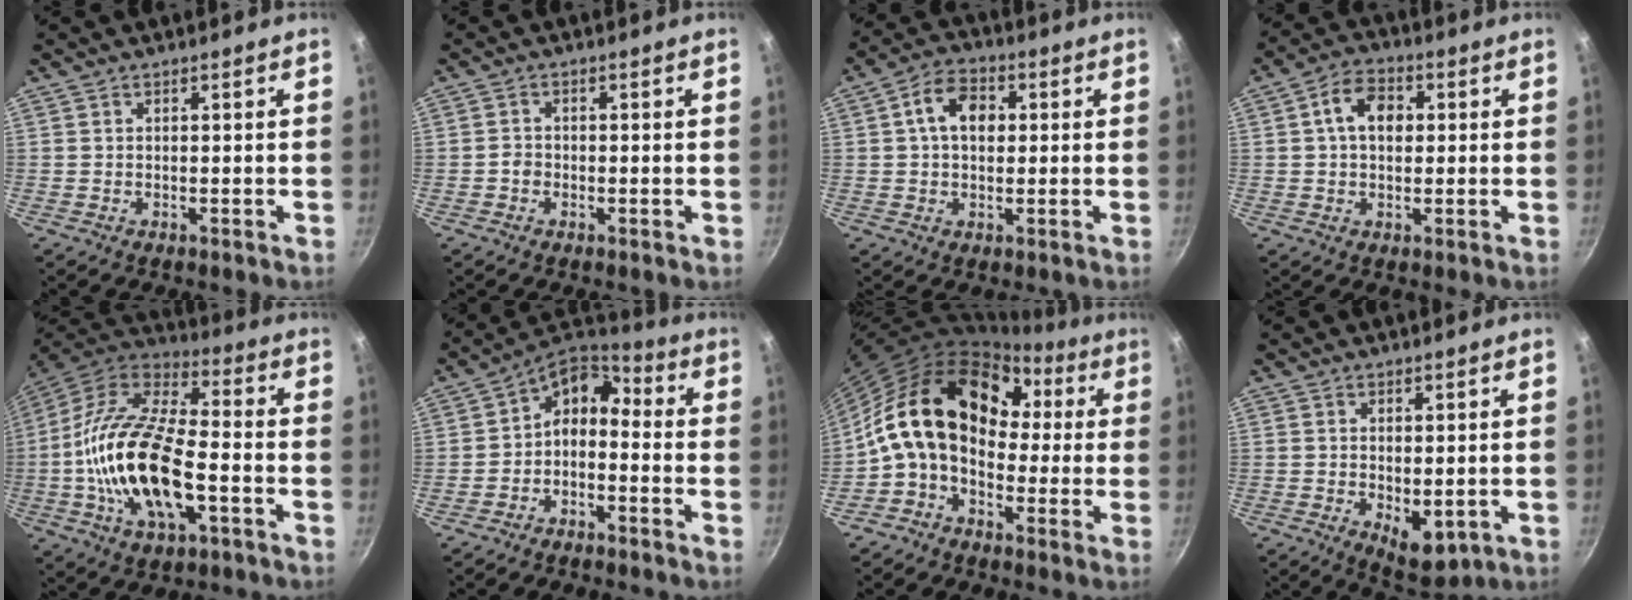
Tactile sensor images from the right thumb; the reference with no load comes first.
{"total": 1.4, "force": [-0.6, 1.1, 0.6], "torque": [-0.008, 0.008, -0.014]}
{"total": 8.4, "force": [1.5, 5.9, 5.8], "torque": [-0.078, 0.013, 0.013]}
{"total": 7.8, "force": [1.3, 5.4, 5.4], "torque": [-0.072, 0.013, 0.012]}
{"total": 22.1, "force": [-4.7, 10.1, 19.1], "torque": [-0.360, 0.032, -0.102]}
{"total": 8.2, "force": [-2.6, 5.4, 5.6], "torque": [-0.087, 0.067, -0.058]}
{"total": 18.1, "force": [1.5, 12.9, 12.6], "torque": [-0.199, 0.048, 0.002]}
{"total": 6.5, "force": [-0.9, 3.6, 5.3], "torque": [-0.066, -0.014, -0.001]}